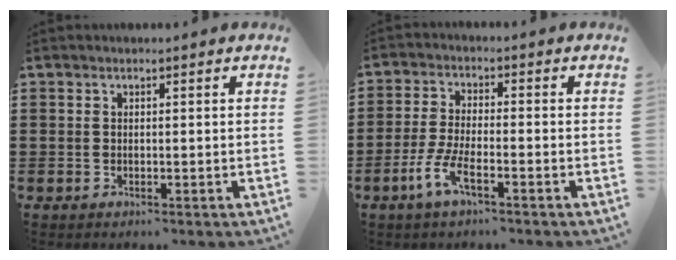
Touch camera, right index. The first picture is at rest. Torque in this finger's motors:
{"motor_torque": [1.09, 1.04, 0.07, 0.00]}